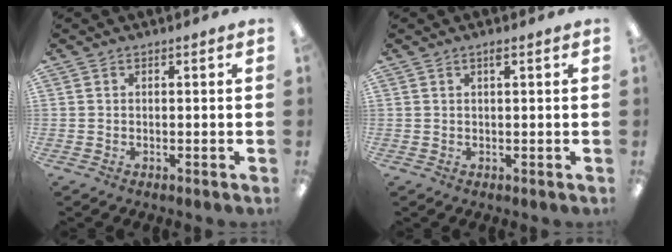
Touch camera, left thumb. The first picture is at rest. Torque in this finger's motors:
{"motor_torque": [-0.17, -0.03, -0.10, -0.09, 0.04]}